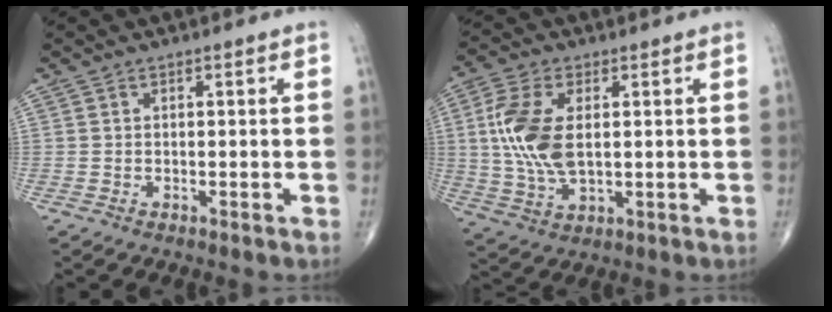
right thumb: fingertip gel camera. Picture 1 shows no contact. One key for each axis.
{"total": 11.8, "fx": 1.5, "fy": 6.2, "fz": 9.9, "tx": -0.215, "ty": -0.005, "tz": 0.033}